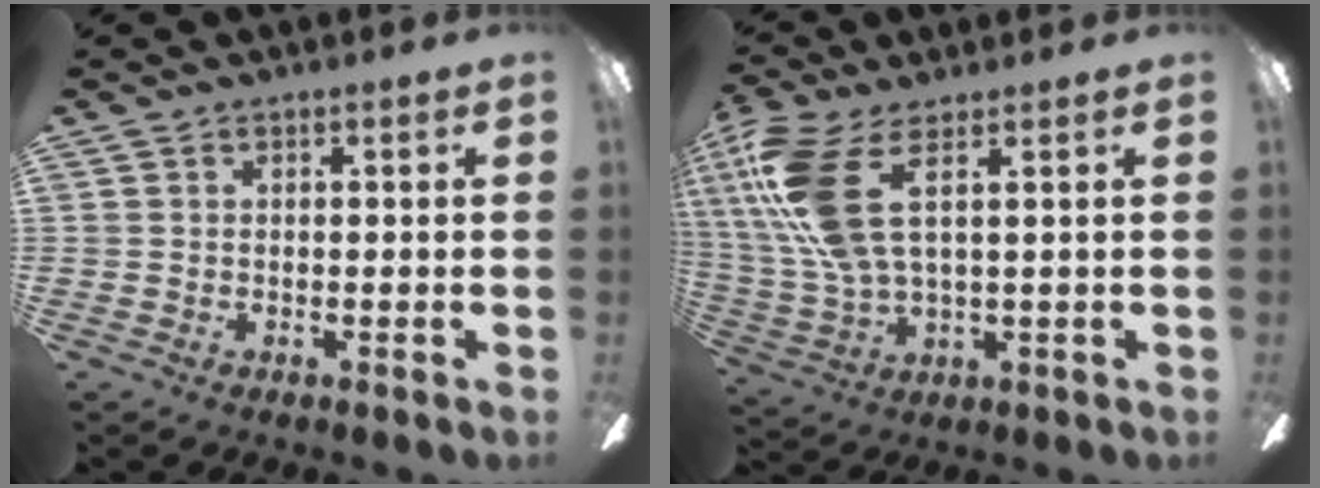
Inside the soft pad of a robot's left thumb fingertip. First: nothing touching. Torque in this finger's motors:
{"motor_torque": [-0.26, 0.96, 1.42, -1.35, 0.51]}